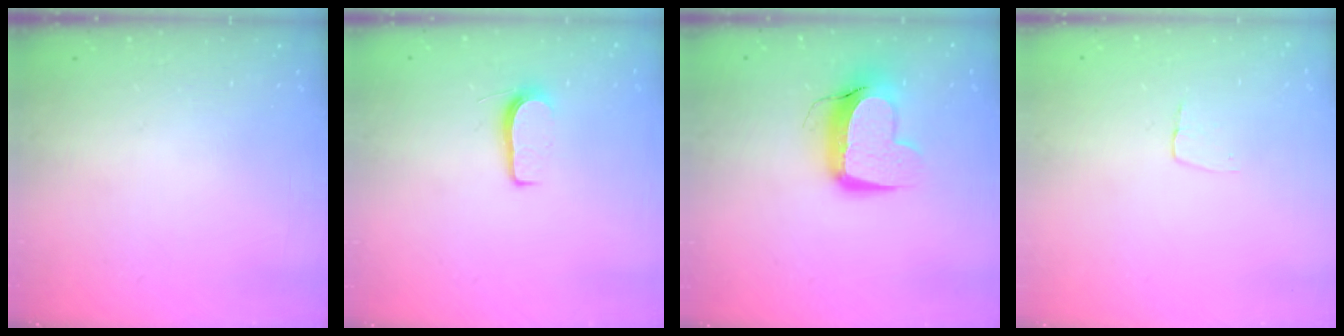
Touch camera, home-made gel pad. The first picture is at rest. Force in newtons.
{"total": 6.1, "press": 6.0, "slide": 0.7}
{"total": 13.0, "press": 12.9, "slide": 1.7}
{"total": 3.4, "press": 3.4, "slide": 0.2}